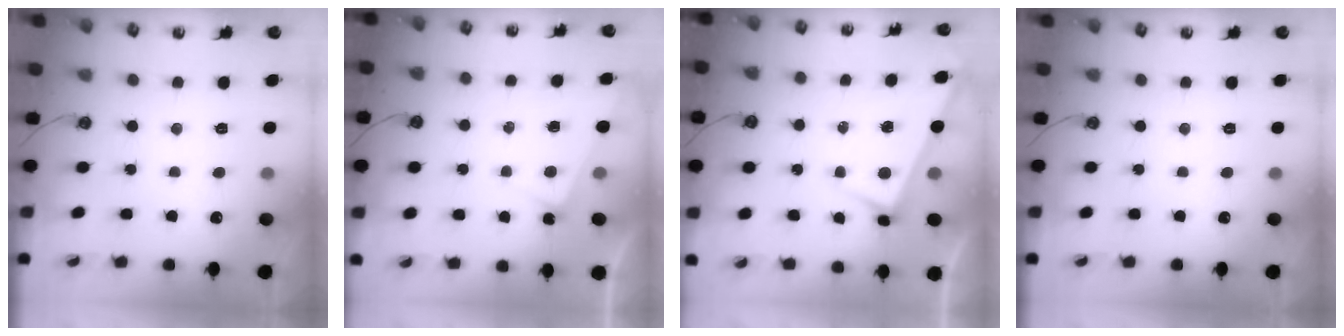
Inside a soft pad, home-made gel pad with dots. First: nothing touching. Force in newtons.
{"total": 5.0, "press": 5.0, "slide": 0.3}
{"total": 3.4, "press": 3.4, "slide": 0.2}
{"total": 0.0}